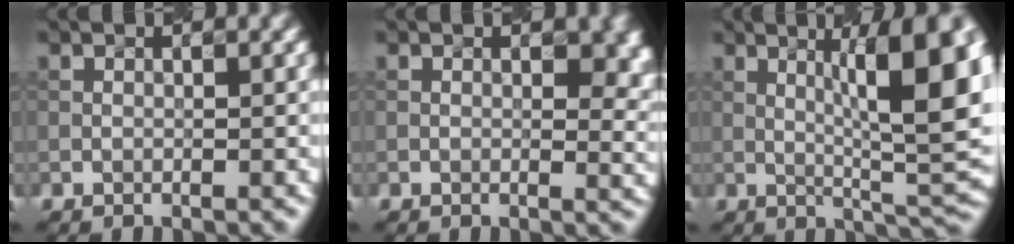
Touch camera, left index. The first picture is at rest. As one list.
[{"total": 3.4, "force": [0.9, 1.7, 2.8], "torque": [-0.025, -0.003, 0.020]}, {"total": 10.9, "force": [2.0, 2.3, 10.5], "torque": [-0.139, 0.006, 0.040]}]